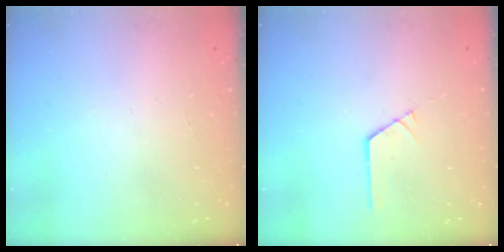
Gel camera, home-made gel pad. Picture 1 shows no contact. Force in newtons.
{"total": 1.0, "press": 1.0, "slide": 0.1}